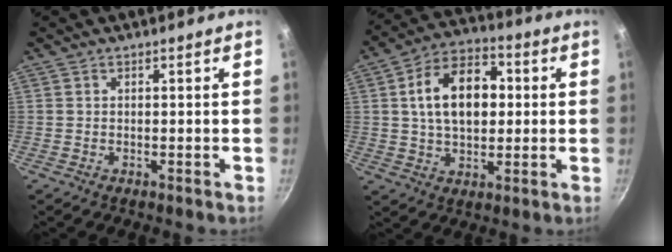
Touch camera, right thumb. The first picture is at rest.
{"total": 14.8, "force": [2.1, 9.5, 11.2], "torque": [-0.153, 0.017, 0.024]}